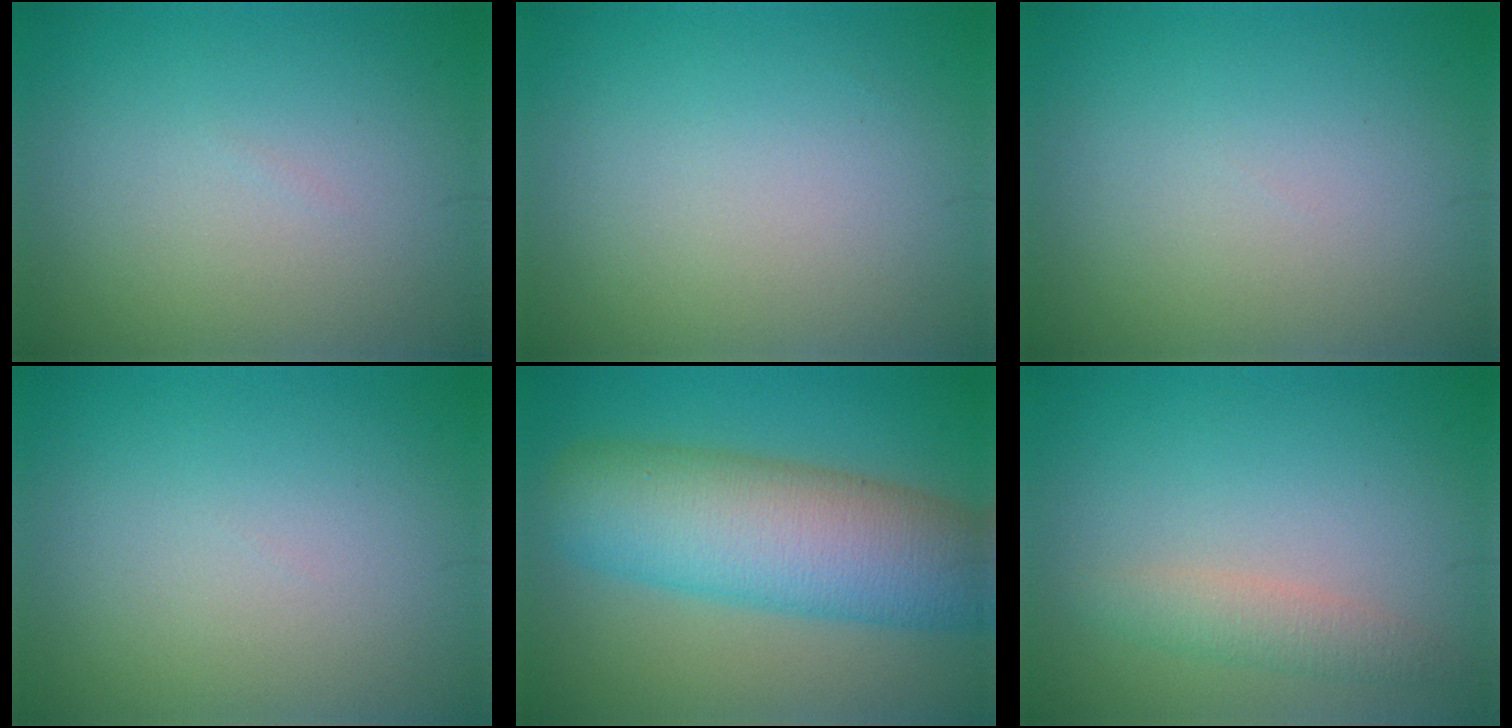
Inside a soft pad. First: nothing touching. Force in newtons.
{"total": 0.0}
{"total": 0.0}
{"total": 0.0}
{"total": 10.5, "press": 10.5, "slide": 0.3}
{"total": 2.0, "press": 2.0, "slide": 0.1}